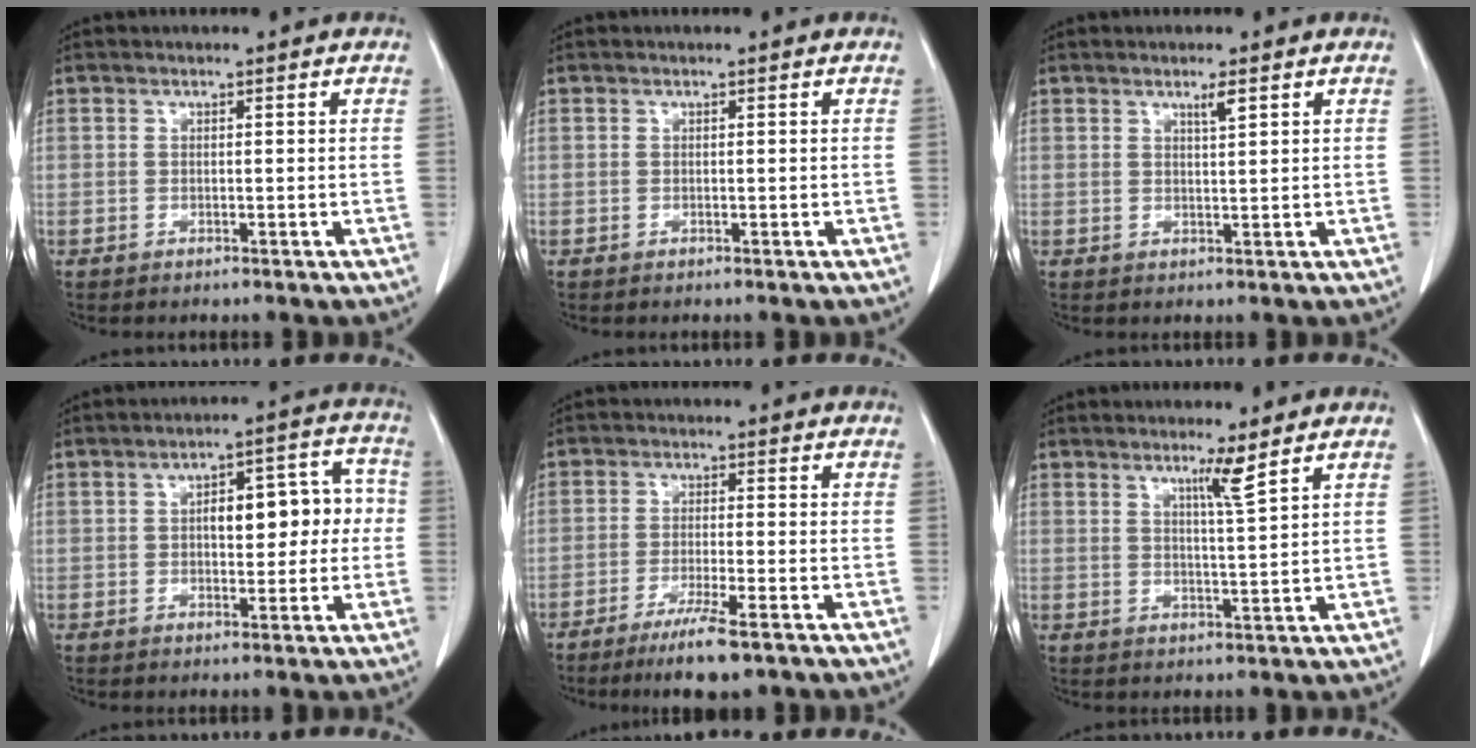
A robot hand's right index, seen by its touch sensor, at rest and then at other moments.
{"total": 0.0}
{"total": 1.8, "force": [1.1, -0.1, 1.4], "torque": [-0.026, -0.003, 0.020]}
{"total": 9.0, "force": [0.4, 3.8, 8.1], "torque": [-0.103, 0.042, 0.011]}
{"total": 7.2, "force": [-4.9, 0.2, 5.4], "torque": [-0.090, -0.018, -0.078]}
{"total": 3.5, "force": [2.3, -1.0, 2.5], "torque": [-0.045, -0.011, 0.043]}